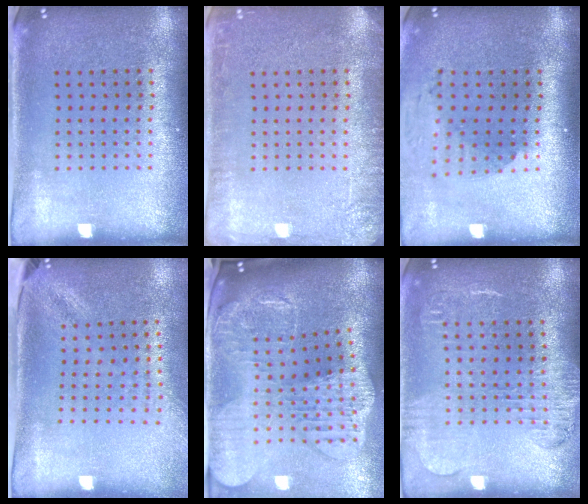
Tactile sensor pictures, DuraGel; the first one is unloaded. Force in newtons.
{"total": 2.4, "press": 2.3, "slide": 0.3}
{"total": 1.9, "press": 1.5, "slide": 1.2}
{"total": 1.8, "press": 1.4, "slide": 1.2}
{"total": 3.5, "press": 2.8, "slide": 2.1}
{"total": 1.7, "press": 1.5, "slide": 0.8}